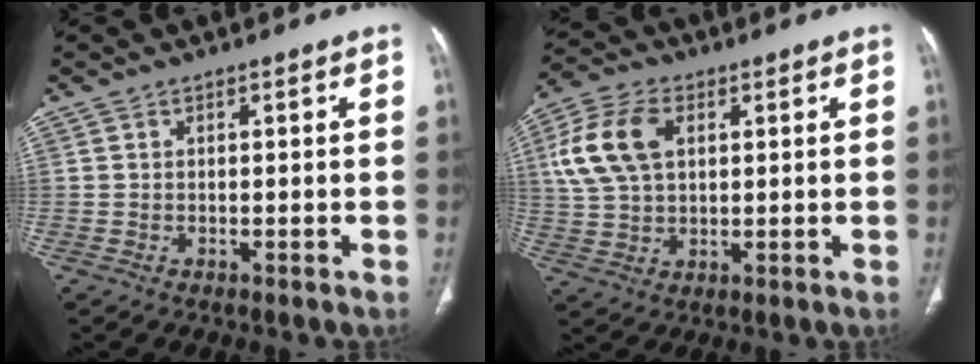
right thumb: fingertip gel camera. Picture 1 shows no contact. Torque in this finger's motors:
{"motor_torque": [-0.78, 1.08, 0.60, -0.09, 0.12]}